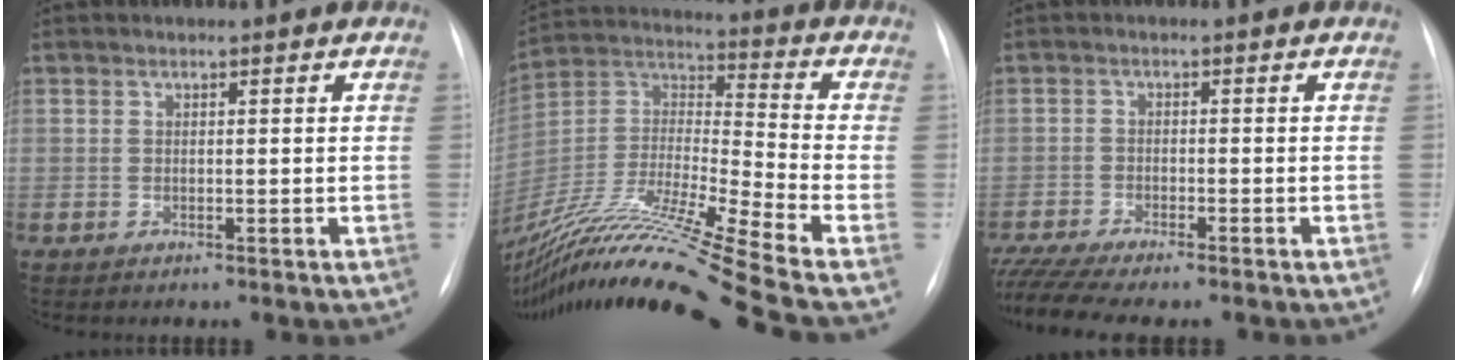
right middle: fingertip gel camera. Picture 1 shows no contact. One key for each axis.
{"total": 27.1, "fx": -21.4, "fy": -1.7, "fz": 16.5, "tx": -0.335, "ty": -0.033, "tz": -0.389}
{"total": 9.4, "fx": -8.2, "fy": 0.8, "fz": 4.5, "tx": -0.074, "ty": -0.010, "tz": -0.128}